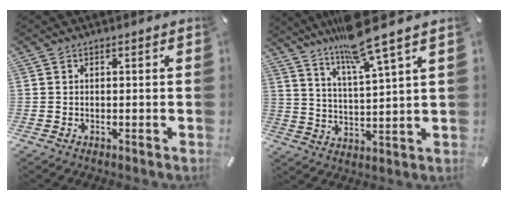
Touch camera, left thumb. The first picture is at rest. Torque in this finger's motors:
{"motor_torque": [2.28, 0.96, 0.19, -0.41, 0.37]}